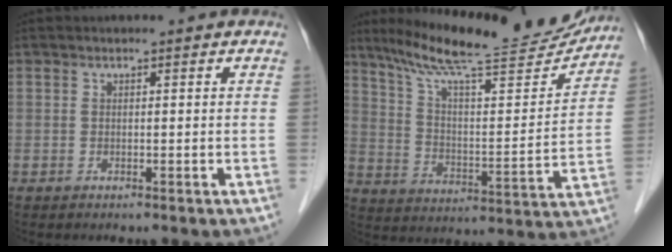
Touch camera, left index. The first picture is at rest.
{"total": 22.9, "force": [20.5, 2.3, 10.0], "torque": [-0.167, -0.021, 0.299]}